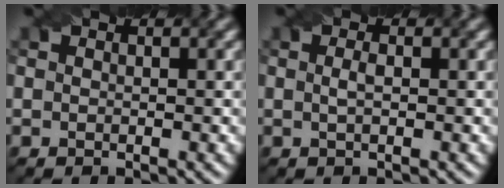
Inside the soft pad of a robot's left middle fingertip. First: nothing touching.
{"total": 1.1, "force": [0.0, 0.3, 1.0], "torque": [-0.024, 0.003, 0.001]}